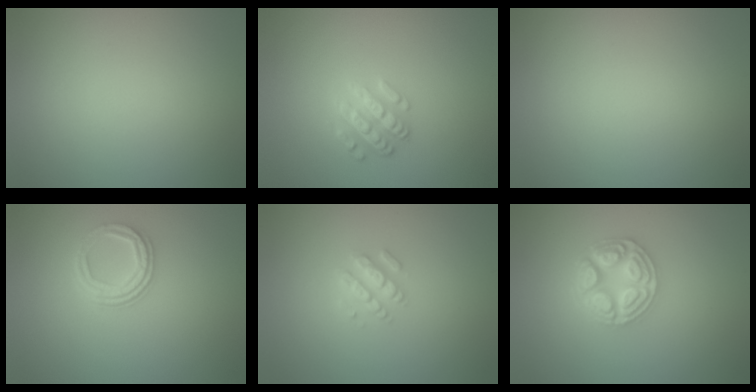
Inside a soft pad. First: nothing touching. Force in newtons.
{"total": 3.5, "press": 2.6, "slide": 2.4}
{"total": 0.0}
{"total": 3.0, "press": 2.4, "slide": 1.7}
{"total": 2.5, "press": 2.4, "slide": 0.5}
{"total": 4.6, "press": 4.6, "slide": 0.5}